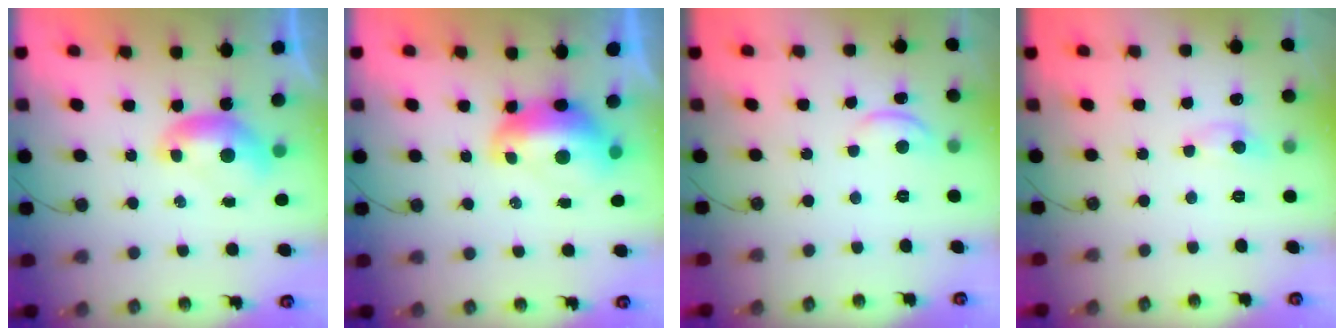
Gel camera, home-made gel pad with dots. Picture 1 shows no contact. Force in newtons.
{"total": 2.9, "press": 2.8, "slide": 0.7}
{"total": 0.7, "press": 0.6, "slide": 0.3}
{"total": 1.9, "press": 1.8, "slide": 0.6}